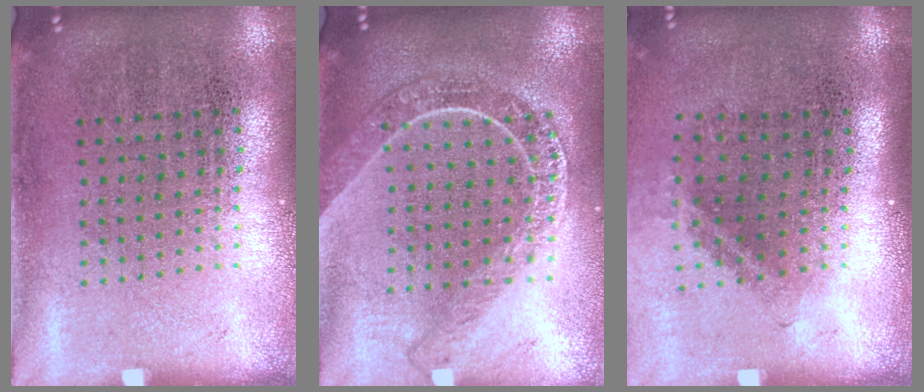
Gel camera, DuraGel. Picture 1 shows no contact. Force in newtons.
{"total": 2.1, "press": 1.9, "slide": 1.0}
{"total": 1.5, "press": 1.0, "slide": 1.1}